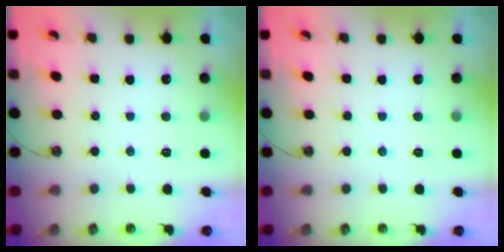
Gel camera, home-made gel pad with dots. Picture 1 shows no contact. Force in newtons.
{"total": 0.0}